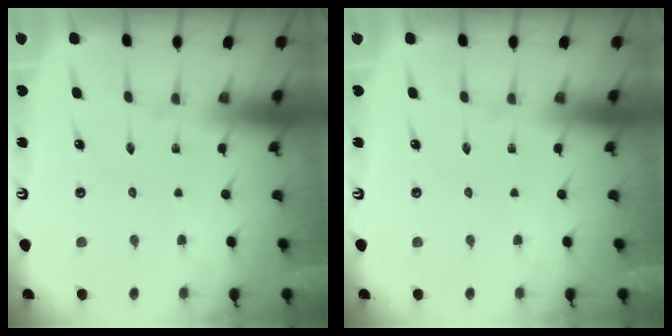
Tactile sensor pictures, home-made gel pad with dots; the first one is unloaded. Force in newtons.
{"total": 0.0}